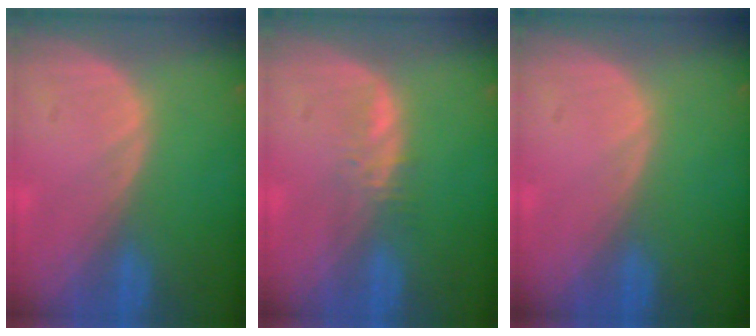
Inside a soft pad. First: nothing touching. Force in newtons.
{"total": 2.2, "press": 2.1, "slide": 0.2}
{"total": 0.0}